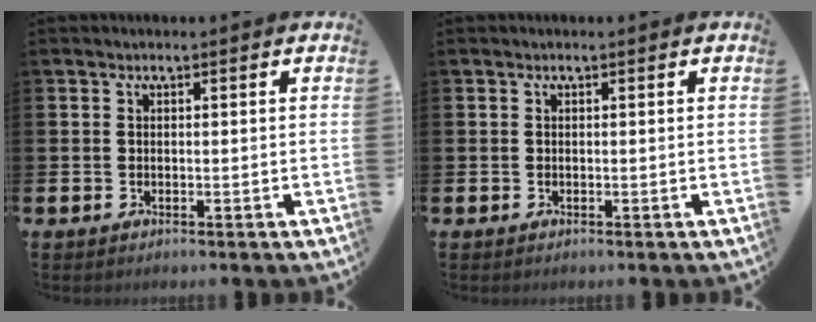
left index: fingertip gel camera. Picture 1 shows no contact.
{"total": 0.0}